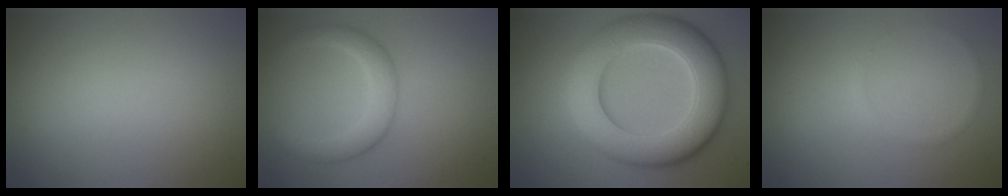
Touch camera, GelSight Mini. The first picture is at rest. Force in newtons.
{"total": 3.2, "press": 3.2, "slide": 0.1}
{"total": 10.7, "press": 10.7, "slide": 0.2}
{"total": 0.6, "press": 0.6, "slide": 0.1}